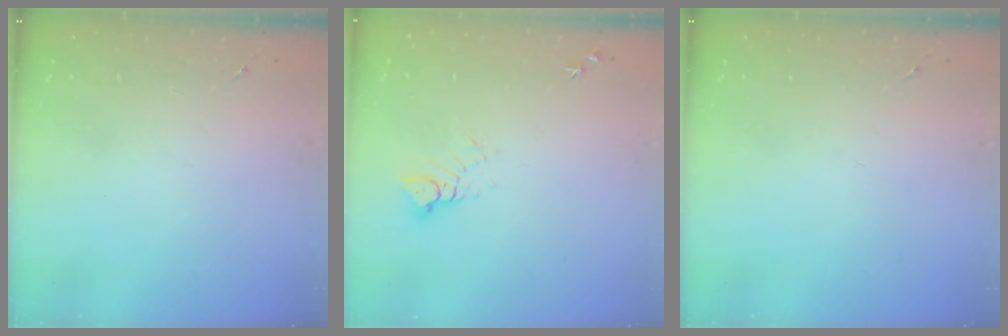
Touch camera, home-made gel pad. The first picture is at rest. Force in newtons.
{"total": 4.4, "press": 4.4, "slide": 0.1}
{"total": 0.0}